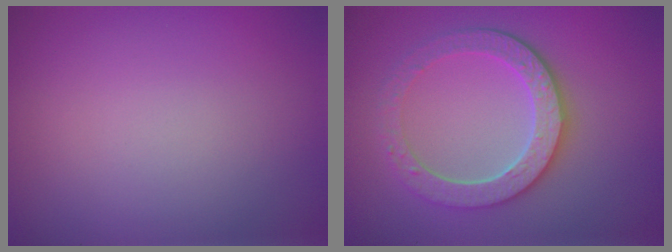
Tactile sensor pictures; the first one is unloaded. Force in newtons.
{"total": 4.5, "press": 4.0, "slide": 2.1}